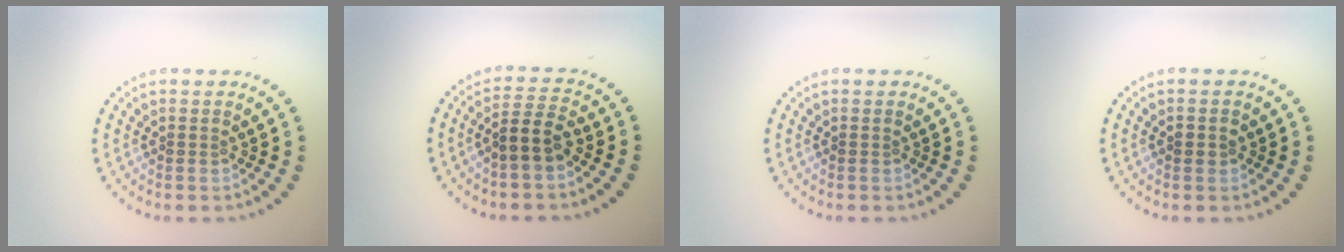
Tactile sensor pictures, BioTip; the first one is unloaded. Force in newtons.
{"total": 2.8, "press": 2.5, "slide": 1.3}
{"total": 0.0}
{"total": 1.0, "press": 1.0, "slide": 0.1}